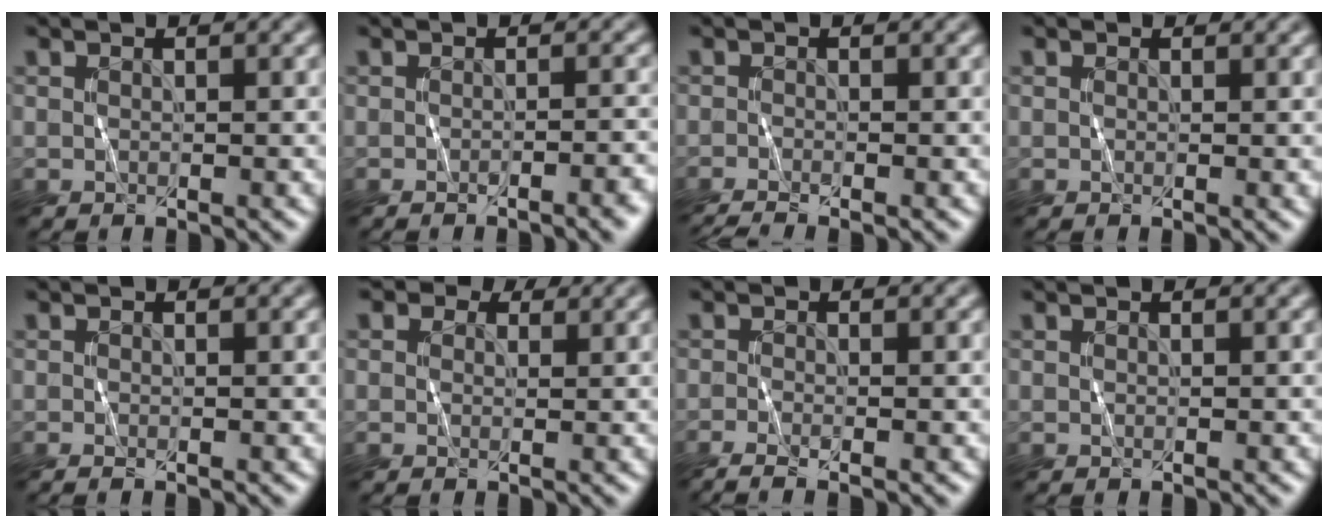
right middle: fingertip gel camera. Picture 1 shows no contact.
{"total": 3.8, "force": [-1.6, 1.1, 3.3], "torque": [-0.032, -0.002, -0.017]}
{"total": 3.1, "force": [-2.0, 0.7, 2.3], "torque": [-0.035, -0.007, -0.038]}
{"total": 0.5, "force": [0.3, 0.3, 0.3], "torque": [-0.002, -0.003, 0.004]}
{"total": 0.6, "force": [-0.3, 0.0, 0.5], "torque": [-0.008, -0.005, -0.008]}
{"total": 3.0, "force": [1.9, 1.8, 1.4], "torque": [-0.023, -0.003, 0.020]}
{"total": 2.9, "force": [-1.6, 0.8, 2.3], "torque": [-0.044, -0.005, -0.031]}
{"total": 0.0}